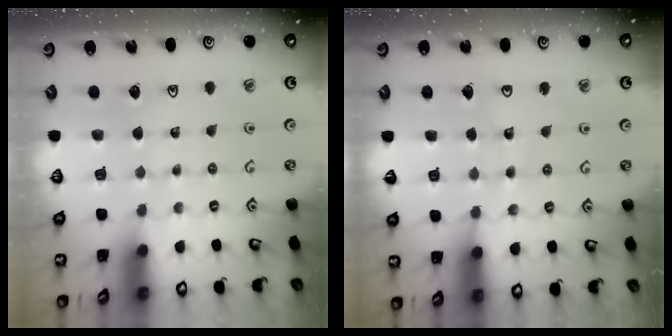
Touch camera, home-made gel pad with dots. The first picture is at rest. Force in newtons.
{"total": 5.1, "press": 5.1, "slide": 0.7}